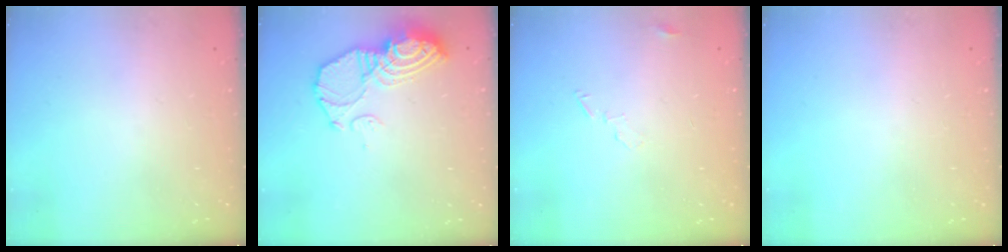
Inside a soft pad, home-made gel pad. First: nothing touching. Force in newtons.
{"total": 12.9, "press": 12.8, "slide": 1.0}
{"total": 4.5, "press": 4.5, "slide": 0.4}
{"total": 0.0}